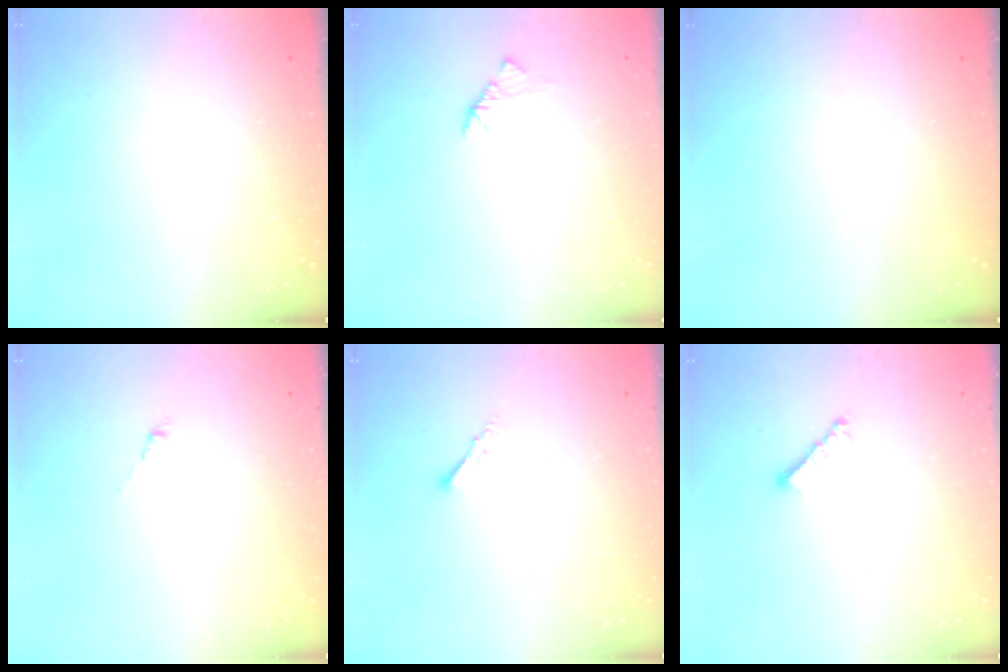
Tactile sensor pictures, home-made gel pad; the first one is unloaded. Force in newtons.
{"total": 1.7, "press": 1.6, "slide": 0.5}
{"total": 0.0}
{"total": 0.5, "press": 0.3, "slide": 0.4}
{"total": 1.7, "press": 1.6, "slide": 0.4}
{"total": 2.8, "press": 2.7, "slide": 0.6}